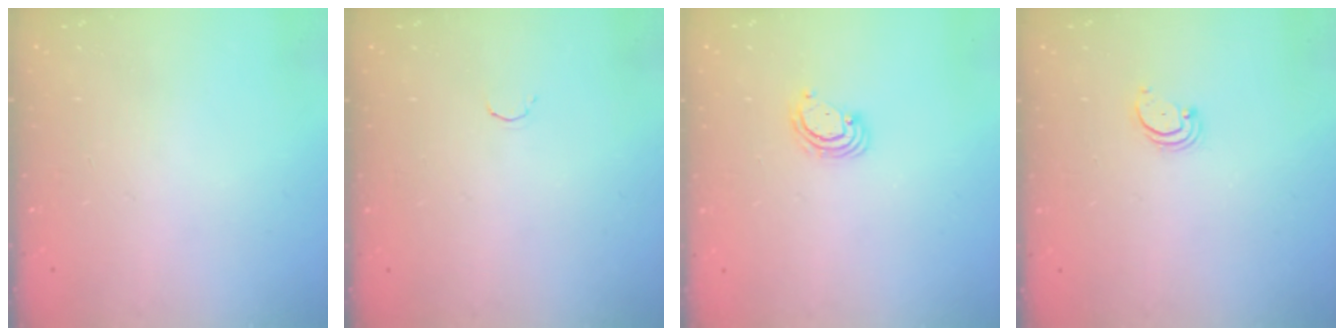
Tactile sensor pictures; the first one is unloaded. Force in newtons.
{"total": 1.8, "press": 1.7, "slide": 0.4}
{"total": 2.8, "press": 2.8, "slide": 0.3}
{"total": 2.2, "press": 2.2, "slide": 0.2}